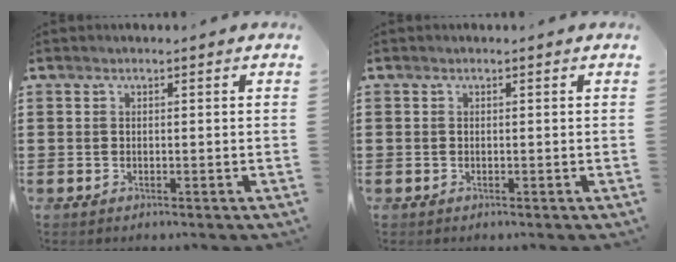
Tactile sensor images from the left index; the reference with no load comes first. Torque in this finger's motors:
{"motor_torque": [-2.05, 0.09, -1.05, -0.21]}